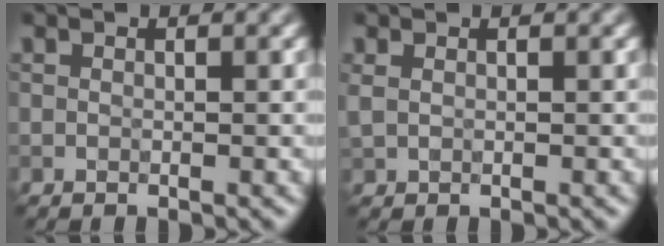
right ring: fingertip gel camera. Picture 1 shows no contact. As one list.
[{"total": 0.8, "force": [0.4, 0.5, 0.5], "torque": [-0.015, 0.001, 0.010]}]